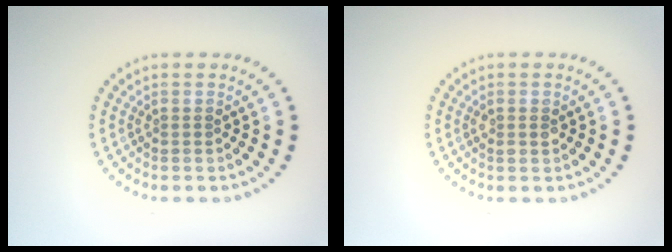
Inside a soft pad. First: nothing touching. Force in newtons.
{"total": 1.1, "press": 1.1, "slide": 0.2}